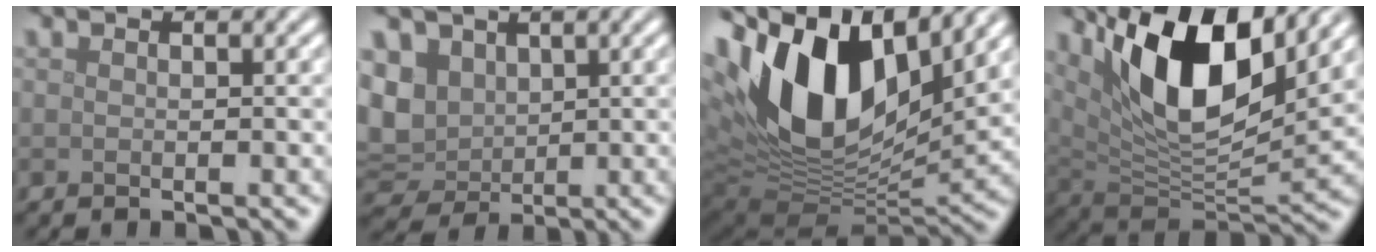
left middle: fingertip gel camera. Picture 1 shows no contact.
{"total": 5.3, "force": [1.4, 4.3, 2.9], "torque": [-0.079, 0.001, 0.019]}
{"total": 15.7, "force": [5.6, 8.5, 12.0], "torque": [-0.233, 0.013, 0.100]}
{"total": 11.7, "force": [5.6, 4.5, 9.2], "torque": [-0.161, -0.005, 0.107]}